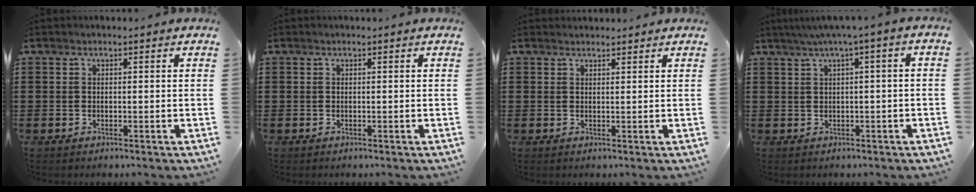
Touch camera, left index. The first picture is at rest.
{"total": 0.0}
{"total": 1.2, "force": [1.2, 0.1, 0.1], "torque": [-0.004, 0.000, 0.024]}
{"total": 2.4, "force": [-0.3, -0.1, 2.3], "torque": [-0.040, -0.002, -0.007]}